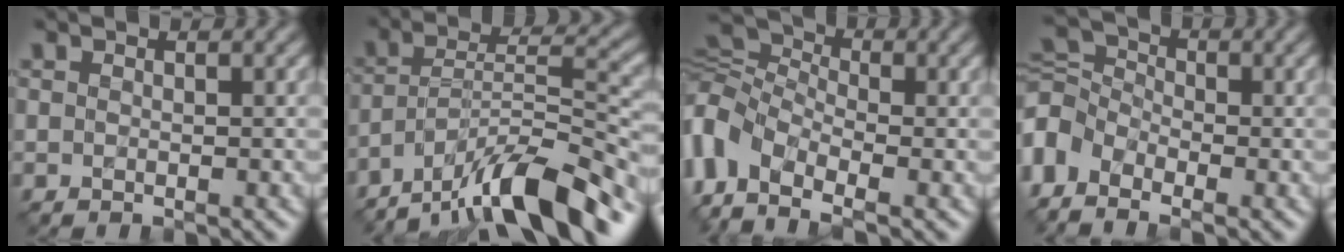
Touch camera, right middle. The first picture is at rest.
{"total": 11.1, "force": [-8.5, 2.5, 6.7], "torque": [-0.102, 0.020, -0.157]}
{"total": 7.5, "force": [-3.2, 4.7, 4.9], "torque": [-0.113, 0.007, -0.090]}
{"total": 4.7, "force": [-2.5, 3.2, 2.5], "torque": [-0.052, 0.011, -0.070]}